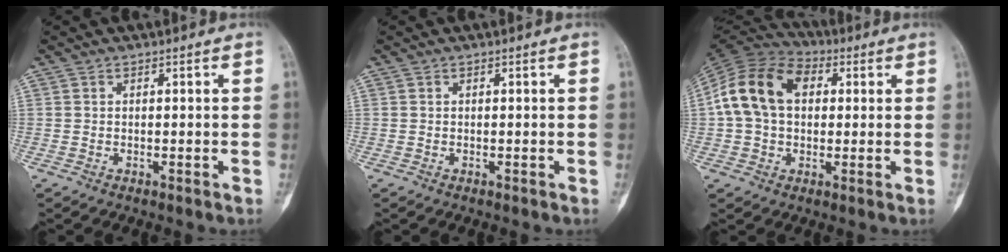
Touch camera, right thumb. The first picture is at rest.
{"total": 0.0}
{"total": 14.7, "force": [2.4, 10.4, 10.0], "torque": [-0.174, 0.033, 0.034]}